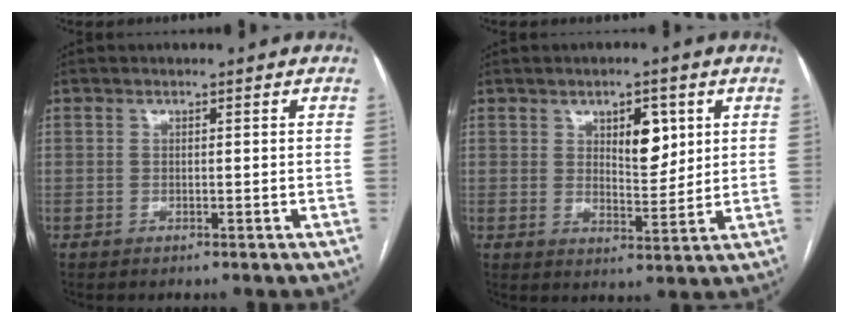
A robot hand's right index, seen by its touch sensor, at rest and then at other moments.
{"total": 6.0, "force": [2.4, 2.5, 4.9], "torque": [-0.074, -0.001, 0.042]}